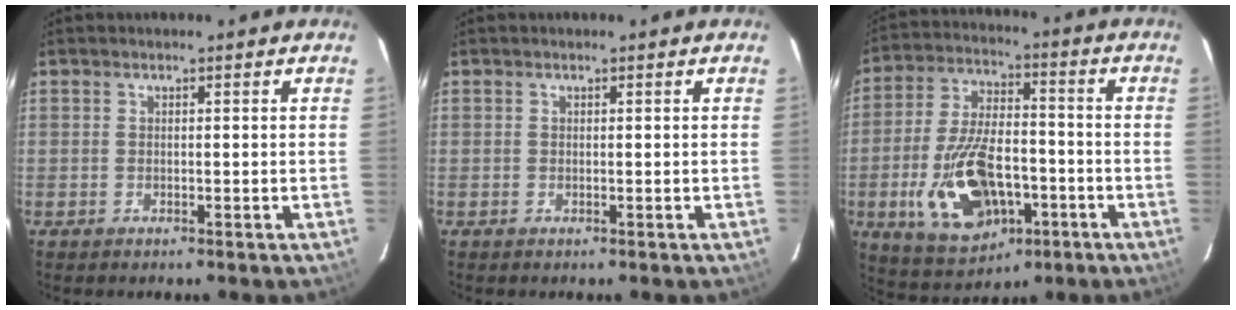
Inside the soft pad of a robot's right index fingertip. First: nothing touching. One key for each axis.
{"total": 0.0}
{"total": 17.9, "fx": -6.0, "fy": 9.6, "fz": 13.9, "tx": -0.291, "ty": -0.002, "tz": -0.087}